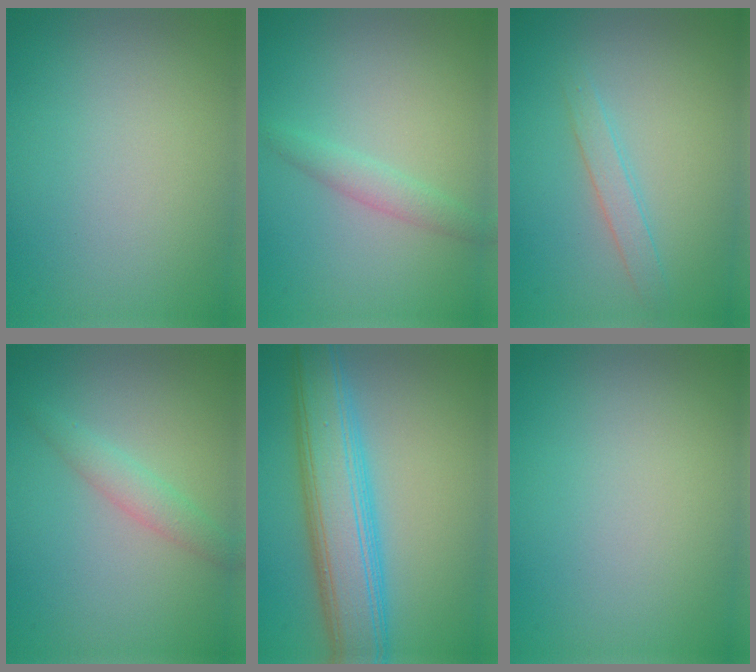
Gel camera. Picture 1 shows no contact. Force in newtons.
{"total": 1.7, "press": 1.7, "slide": 0.1}
{"total": 1.7, "press": 1.7, "slide": 0.1}
{"total": 1.9, "press": 1.9, "slide": 0.1}
{"total": 8.0, "press": 8.0, "slide": 0.0}
{"total": 0.0}